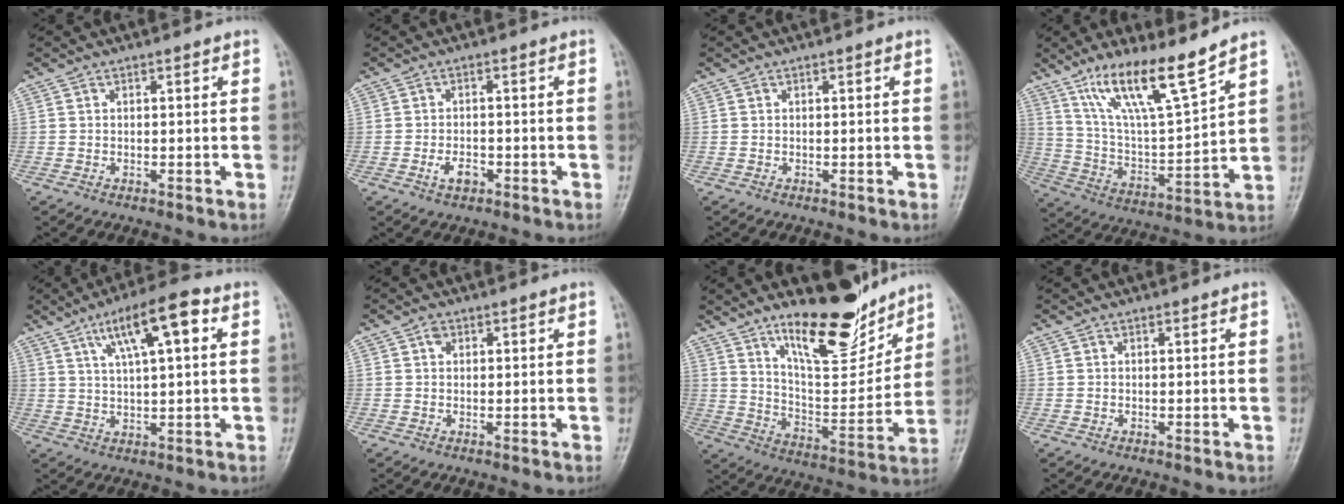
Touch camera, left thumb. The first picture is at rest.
{"total": 3.1, "force": [-1.3, 1.9, 2.0], "torque": [-0.034, 0.006, -0.022]}
{"total": 0.0}
{"total": 15.3, "force": [11.0, 2.6, 10.4], "torque": [-0.176, -0.062, 0.214]}
{"total": 11.2, "force": [4.5, 2.9, 9.9], "torque": [-0.163, 0.008, 0.071]}
{"total": 1.3, "force": [0.5, 1.0, 0.7], "torque": [-0.003, 0.001, 0.005]}
{"total": 17.1, "force": [12.4, 5.7, 10.3], "torque": [-0.120, -0.092, 0.212]}
{"total": 0.0}